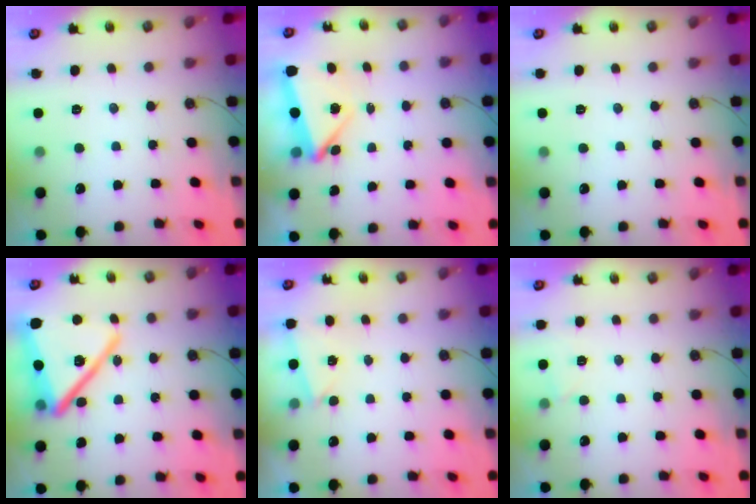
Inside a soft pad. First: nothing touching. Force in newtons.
{"total": 5.8, "press": 5.4, "slide": 2.1}
{"total": 0.0}
{"total": 22.6, "press": 22.6, "slide": 1.7}
{"total": 2.0, "press": 0.9, "slide": 1.8}
{"total": 1.8, "press": 1.6, "slide": 0.8}